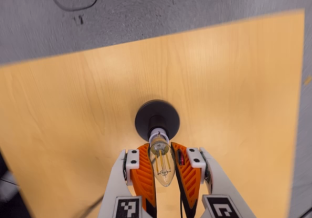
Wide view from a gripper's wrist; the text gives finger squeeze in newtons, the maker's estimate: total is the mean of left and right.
{"total": 26.0, "left": 26.5, "right": 25.5}